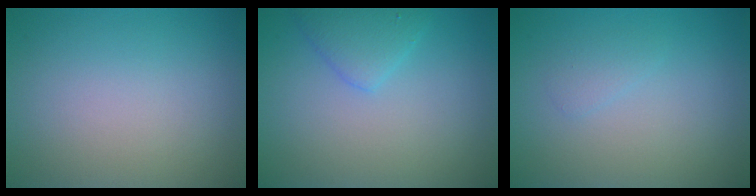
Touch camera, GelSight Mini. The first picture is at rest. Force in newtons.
{"total": 2.2, "press": 2.2, "slide": 0.2}
{"total": 0.9, "press": 0.9, "slide": 0.0}